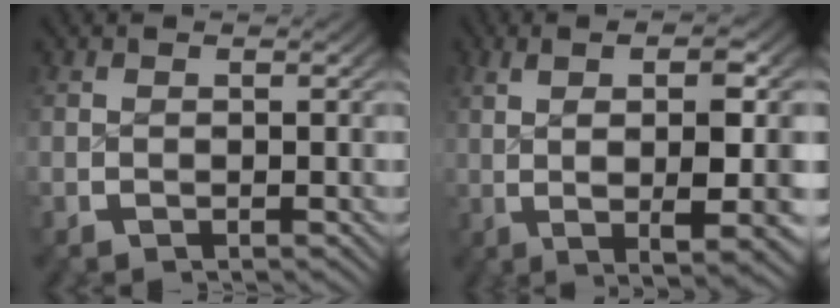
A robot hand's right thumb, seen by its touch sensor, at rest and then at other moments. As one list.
[{"total": 11.5, "force": [0.5, 4.0, 10.8], "torque": [-0.156, -0.003, 0.018]}]